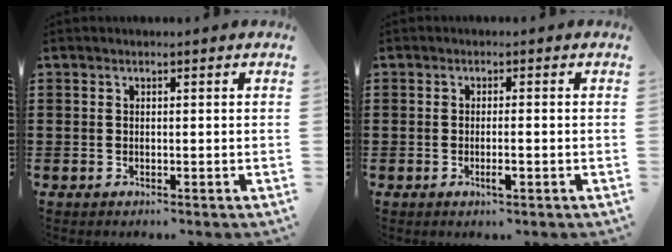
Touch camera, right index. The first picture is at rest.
{"total": 2.0, "force": [-0.8, 0.2, 1.8], "torque": [-0.038, -0.004, -0.018]}